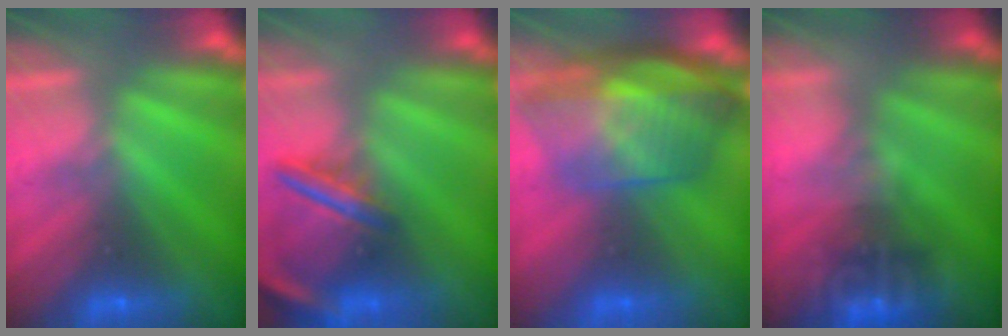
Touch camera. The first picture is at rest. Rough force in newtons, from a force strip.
{"total": 9.4}
{"total": 7.3}
{"total": 4.3}